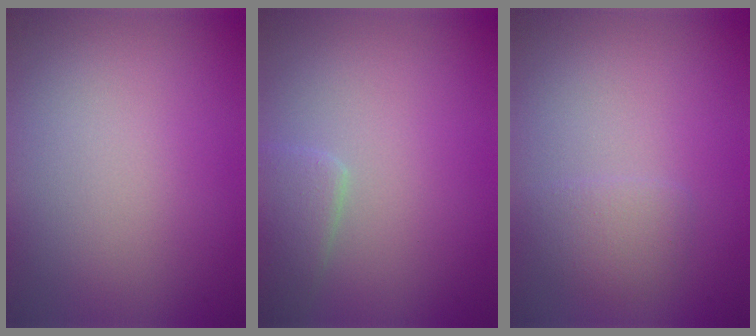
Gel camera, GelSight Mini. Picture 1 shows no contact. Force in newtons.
{"total": 2.4, "press": 2.4, "slide": 0.1}
{"total": 1.6, "press": 1.6, "slide": 0.0}